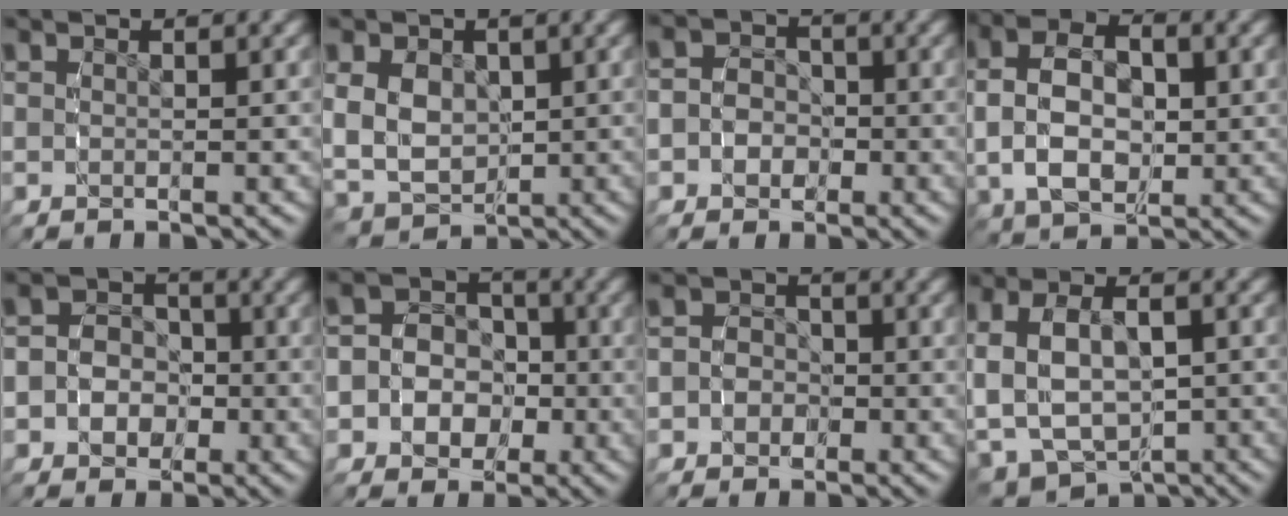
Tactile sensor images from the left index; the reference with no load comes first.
{"total": 7.6, "force": [0.2, 6.4, 4.1], "torque": [-0.101, -0.036, 0.019]}
{"total": 5.7, "force": [-1.3, 5.2, 1.8], "torque": [-0.042, -0.019, -0.027]}
{"total": 8.4, "force": [0.7, 6.0, 5.9], "torque": [-0.106, -0.006, 0.015]}
{"total": 8.4, "force": [-1.7, 7.7, 3.0], "torque": [-0.074, -0.026, -0.038]}
{"total": 11.3, "force": [-2.1, 10.2, 4.3], "torque": [-0.116, -0.038, -0.041]}
{"total": 4.1, "force": [-1.2, 3.7, 1.1], "torque": [-0.024, -0.015, -0.023]}
{"total": 11.0, "force": [-1.7, 8.8, 6.3], "torque": [-0.160, -0.050, -0.008]}